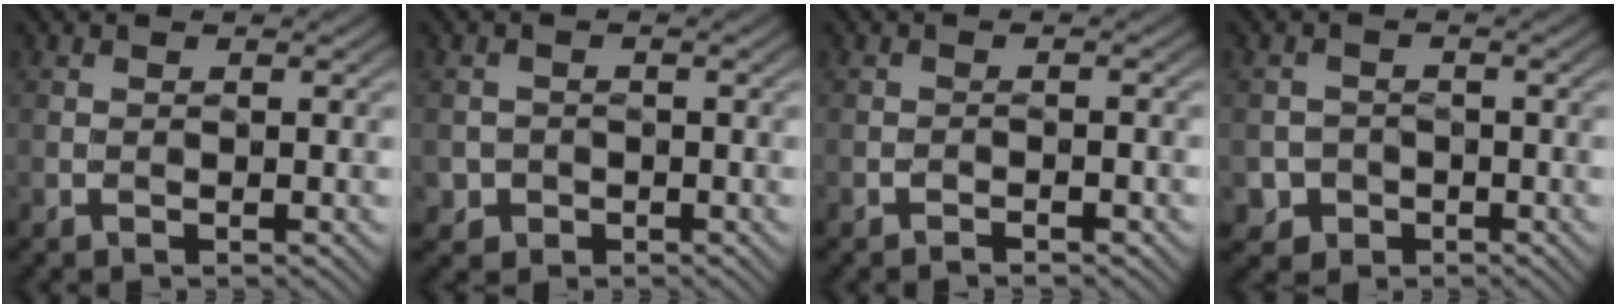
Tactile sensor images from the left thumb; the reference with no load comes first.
{"total": 1.7, "force": [-0.7, 1.3, -0.7], "torque": [0.018, -0.002, -0.012]}
{"total": 1.3, "force": [-1.2, 0.0, 0.5], "torque": [-0.008, 0.006, -0.020]}
{"total": 2.4, "force": [-1.2, 2.0, -0.5], "torque": [0.016, 0.000, -0.024]}